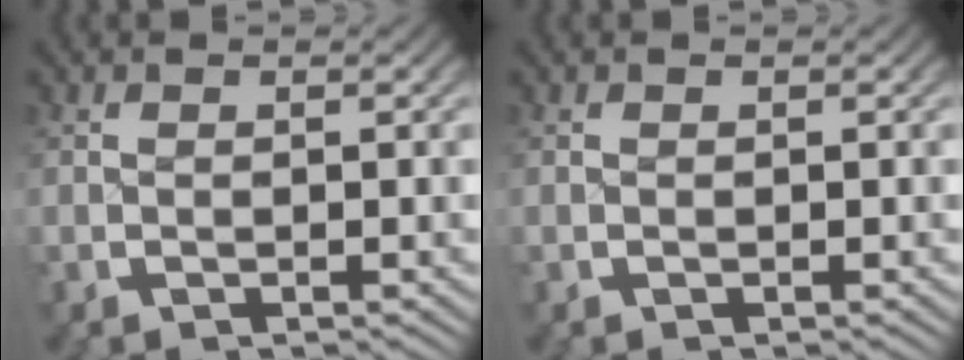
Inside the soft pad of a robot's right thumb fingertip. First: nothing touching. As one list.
[{"total": 0.0}]